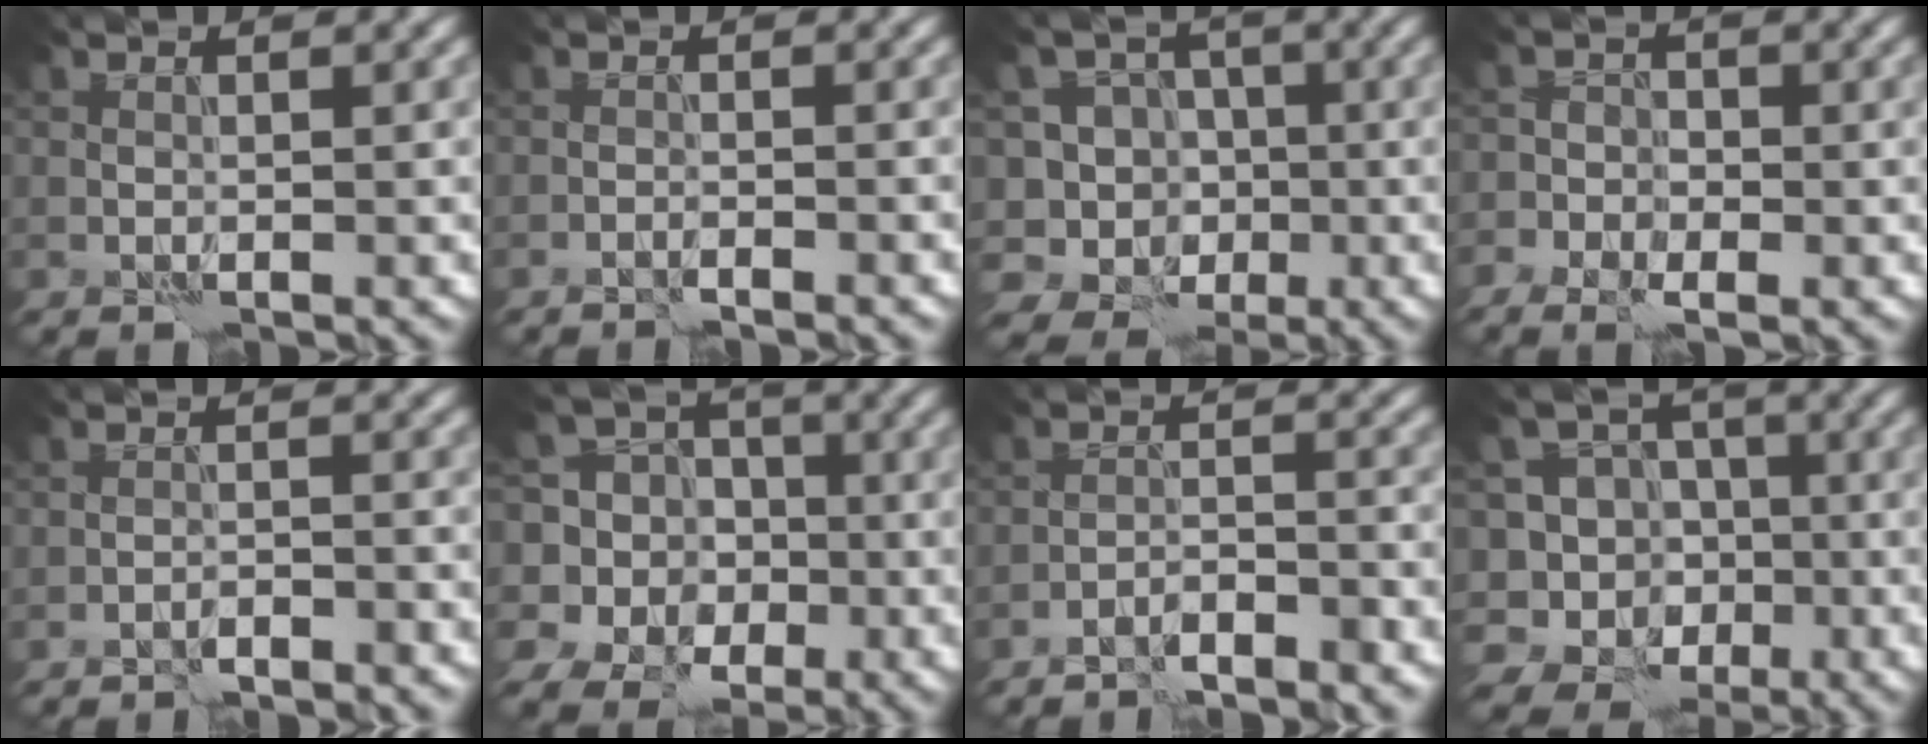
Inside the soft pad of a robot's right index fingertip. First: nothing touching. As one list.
[{"total": 1.1, "force": [-1.1, -0.2, 0.3], "torque": [-0.005, 0.001, -0.022]}, {"total": 8.8, "force": [-3.1, 8.0, 1.8], "torque": [-0.029, 0.016, -0.068]}, {"total": 4.8, "force": [-2.8, 3.3, 2.1], "torque": [-0.015, -0.008, -0.055]}, {"total": 2.2, "force": [-2.2, 0.2, 0.6], "torque": [-0.002, 0.004, -0.037]}, {"total": 10.8, "force": [-0.5, 10.3, 3.2], "torque": [-0.099, 0.021, -0.035]}, {"total": 3.7, "force": [-3.4, 0.6, 1.5], "torque": [-0.021, 0.004, -0.059]}, {"total": 9.9, "force": [-4.0, 8.9, 1.6], "torque": [-0.036, 0.014, -0.078]}]